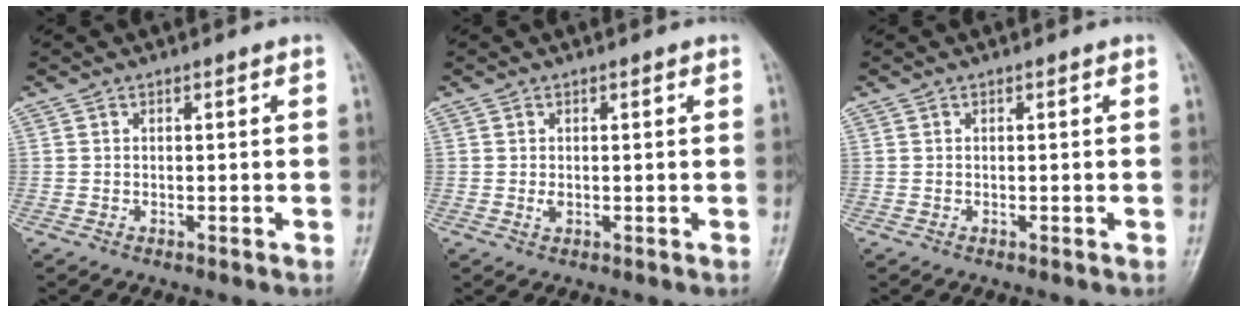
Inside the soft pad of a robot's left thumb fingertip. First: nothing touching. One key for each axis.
{"total": 1.3, "fx": 0.2, "fy": 0.8, "fz": 1.0, "tx": -0.013, "ty": -0.002, "tz": 0.004}
{"total": 0.0}